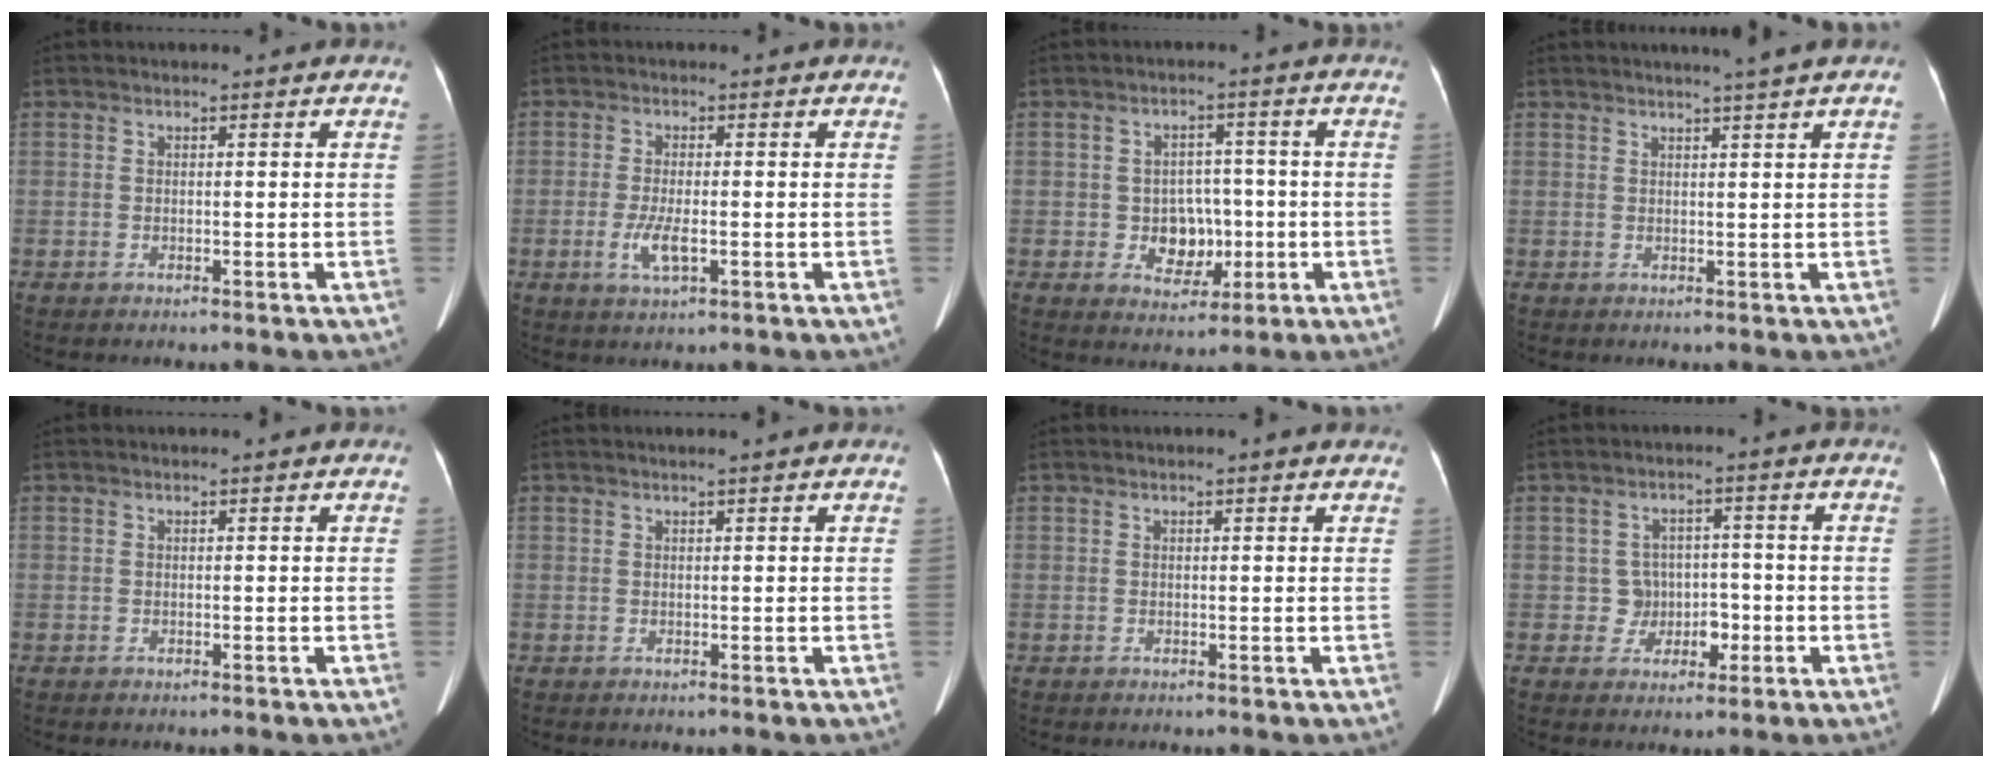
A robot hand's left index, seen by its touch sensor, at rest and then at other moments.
{"total": 3.9, "force": [-1.1, 1.0, 3.6], "torque": [-0.081, -0.006, -0.018]}
{"total": 5.9, "force": [-1.2, 4.5, 3.6], "torque": [-0.056, 0.011, -0.010]}
{"total": 3.1, "force": [2.4, -0.8, 1.7], "torque": [-0.024, 0.002, 0.032]}
{"total": 0.0}
{"total": 0.8, "force": [0.6, -0.2, 0.5], "torque": [-0.014, 0.001, 0.017]}
{"total": 1.3, "force": [1.1, 0.1, 0.7], "torque": [-0.008, 0.011, 0.012]}
{"total": 4.2, "force": [-0.9, 4.0, 0.8], "torque": [-0.005, 0.013, -0.009]}